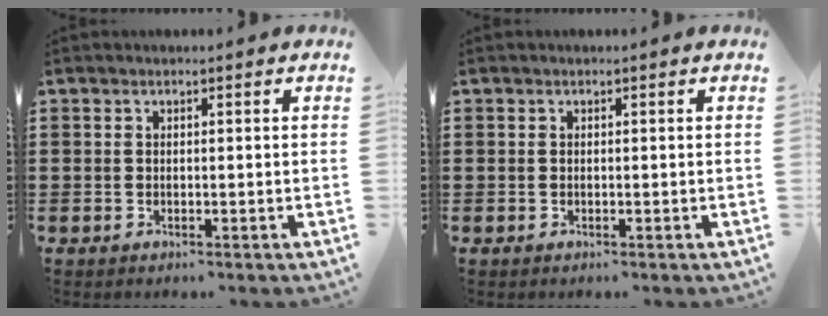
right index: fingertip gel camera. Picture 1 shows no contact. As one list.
[{"total": 0.0}]